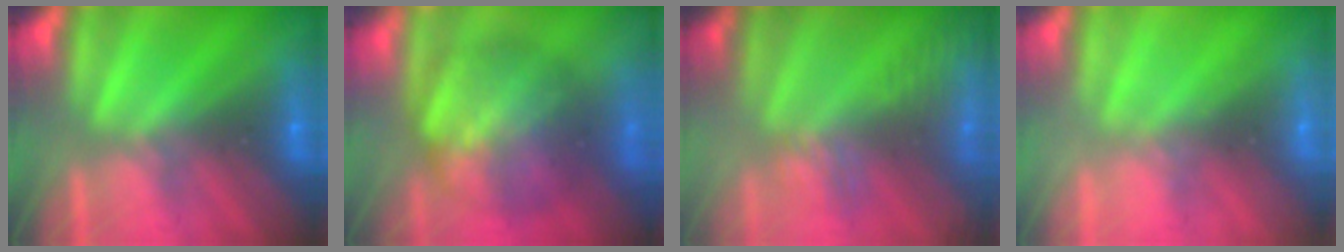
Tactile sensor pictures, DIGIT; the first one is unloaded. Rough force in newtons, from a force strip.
{"total": 8.9}
{"total": 3.4}
{"total": 2.3}